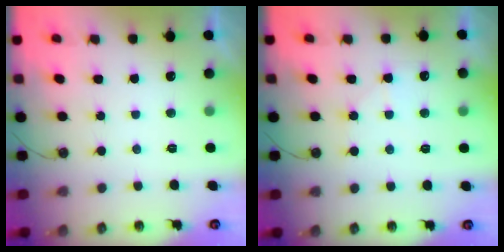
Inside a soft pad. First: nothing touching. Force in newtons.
{"total": 6.9, "press": 6.8, "slide": 0.7}